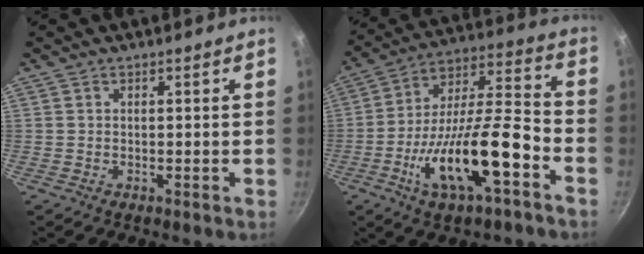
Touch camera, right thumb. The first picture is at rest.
{"total": 19.9, "force": [-8.0, 6.2, 17.2], "torque": [-0.289, 0.046, -0.142]}